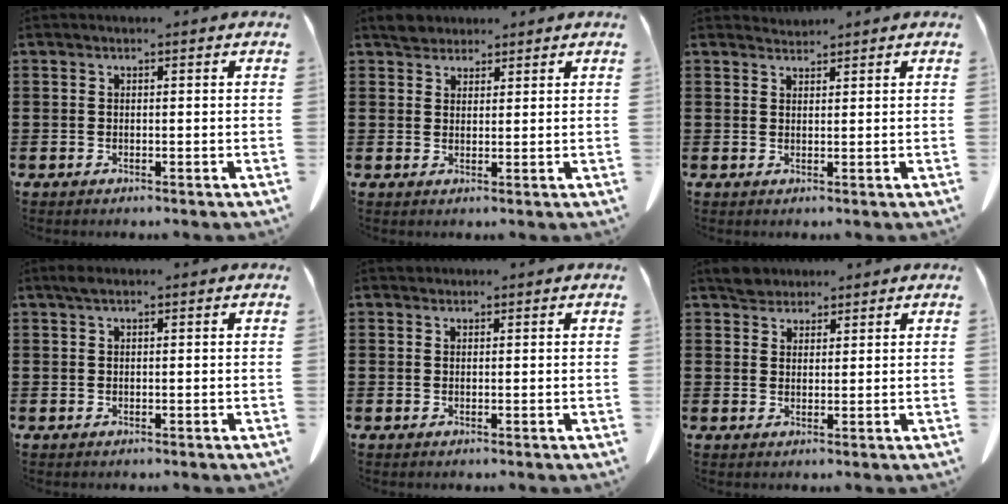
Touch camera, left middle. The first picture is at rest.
{"total": 2.7, "force": [2.4, 1.2, 0.3], "torque": [-0.006, 0.004, 0.045]}
{"total": 1.3, "force": [1.3, 0.2, -0.1], "torque": [-0.001, 0.001, 0.025]}
{"total": 1.0, "force": [0.5, 0.3, 0.9], "torque": [-0.018, 0.004, 0.008]}
{"total": 0.5, "force": [0.4, 0.3, 0.0], "torque": [-0.002, 0.002, 0.008]}
{"total": 2.9, "force": [2.6, 1.2, 0.4], "torque": [-0.009, 0.000, 0.050]}